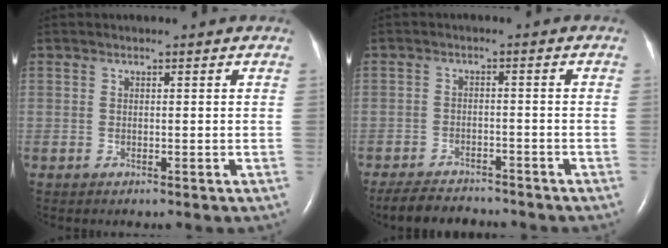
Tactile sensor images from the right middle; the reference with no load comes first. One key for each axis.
{"total": 7.3, "fx": -6.7, "fy": 1.9, "fz": 2.2, "tx": -0.037, "ty": -0.012, "tz": -0.103}